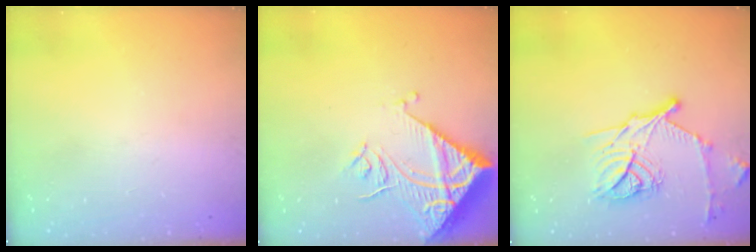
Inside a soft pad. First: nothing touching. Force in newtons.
{"total": 13.2, "press": 13.1, "slide": 1.7}
{"total": 16.4, "press": 16.3, "slide": 1.0}